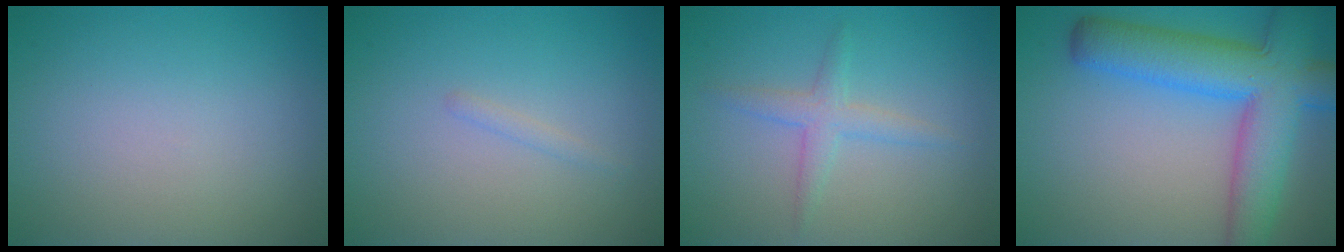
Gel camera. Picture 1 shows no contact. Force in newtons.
{"total": 0.6, "press": 0.6, "slide": 0.0}
{"total": 2.2, "press": 2.2, "slide": 0.1}
{"total": 11.2, "press": 11.2, "slide": 0.4}